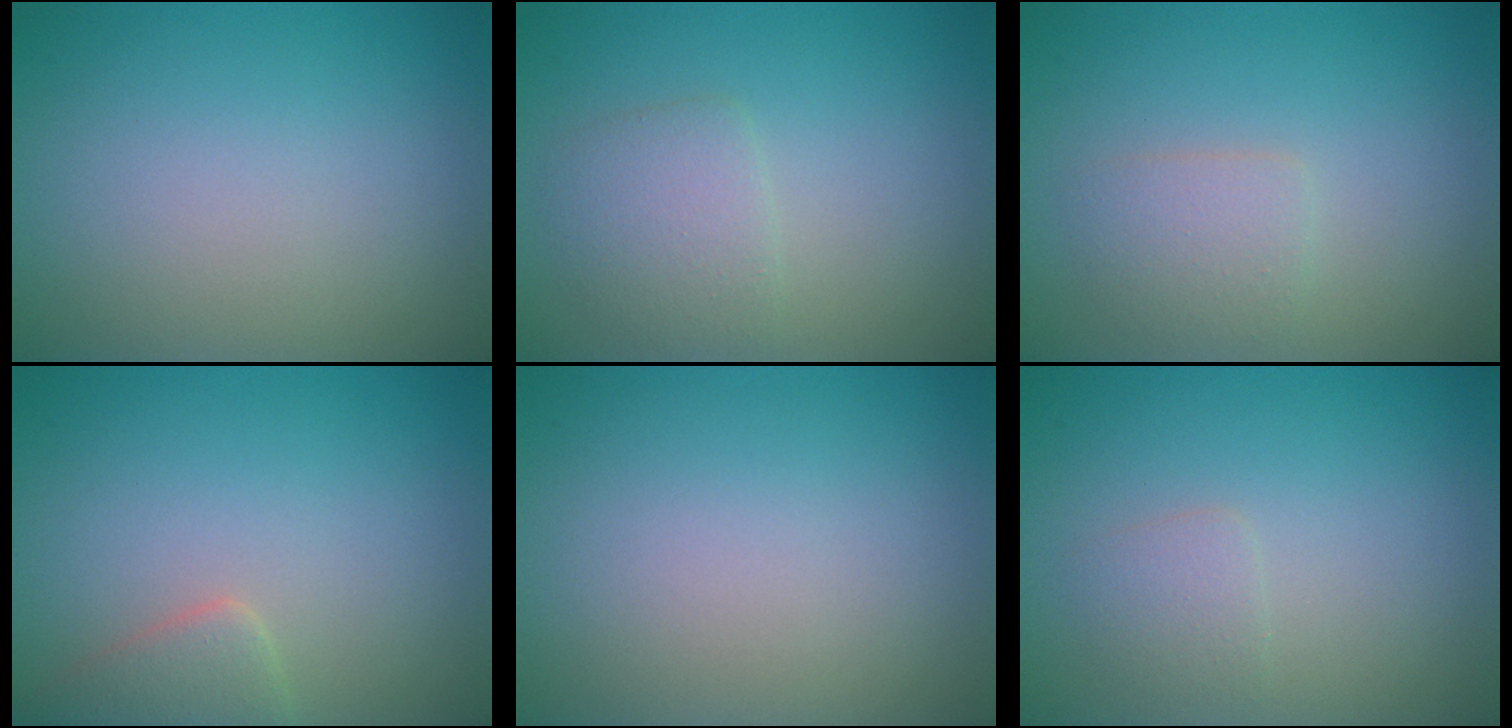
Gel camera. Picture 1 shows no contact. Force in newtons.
{"total": 2.6, "press": 2.6, "slide": 0.1}
{"total": 1.9, "press": 1.9, "slide": 0.0}
{"total": 2.3, "press": 2.3, "slide": 0.1}
{"total": 0.0}
{"total": 1.3, "press": 1.3, "slide": 0.0}